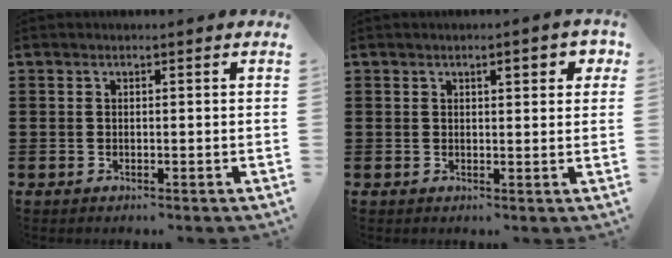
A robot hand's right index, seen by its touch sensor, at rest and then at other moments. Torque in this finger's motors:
{"motor_torque": [0.20, -0.02, 0.11, 0.03]}